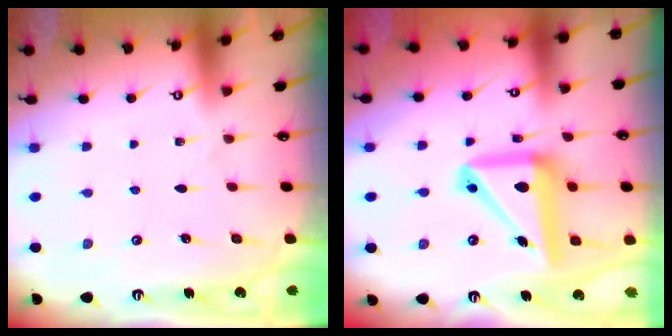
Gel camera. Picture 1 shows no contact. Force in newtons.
{"total": 15.7, "press": 15.5, "slide": 2.4}